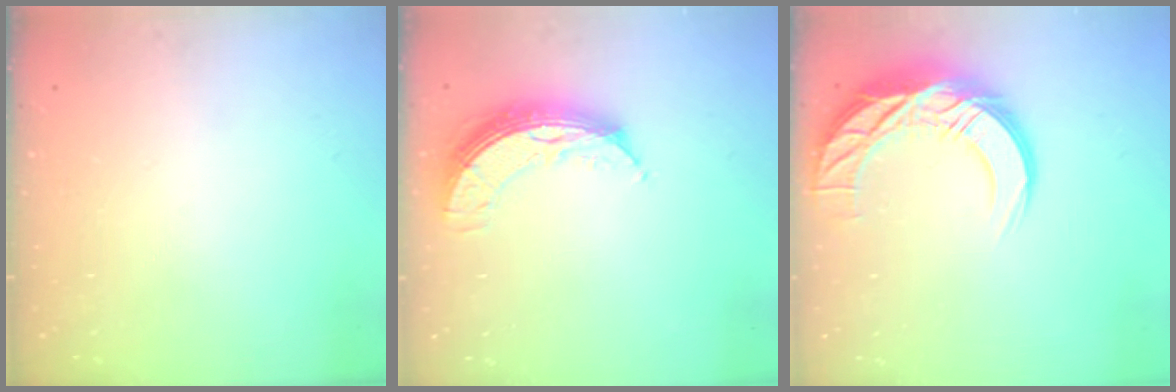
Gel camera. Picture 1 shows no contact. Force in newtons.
{"total": 9.8, "press": 9.8, "slide": 0.6}
{"total": 15.9, "press": 15.9, "slide": 1.2}